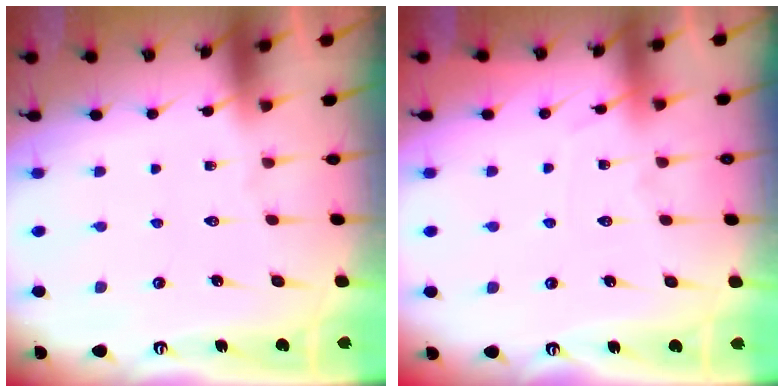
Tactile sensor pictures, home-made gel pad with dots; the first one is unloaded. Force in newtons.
{"total": 6.0, "press": 6.0, "slide": 0.8}